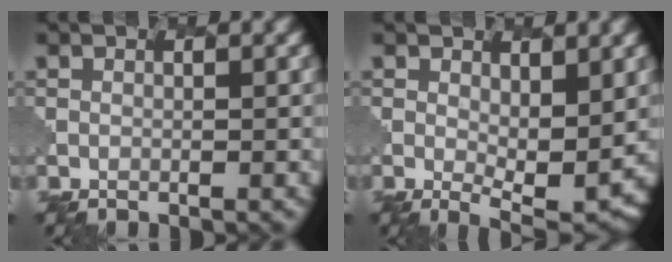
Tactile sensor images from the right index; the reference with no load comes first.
{"total": 4.5, "force": [0.7, 1.7, 4.1], "torque": [-0.065, -0.016, 0.018]}